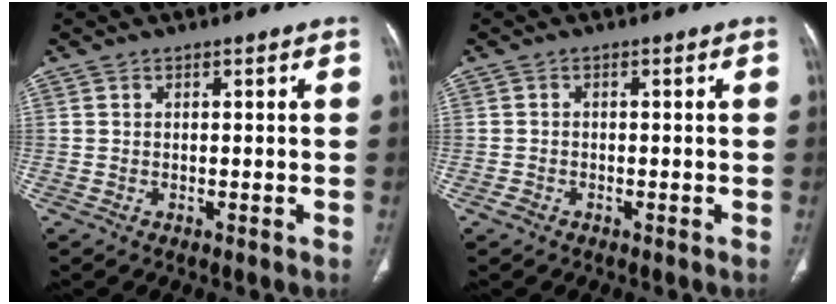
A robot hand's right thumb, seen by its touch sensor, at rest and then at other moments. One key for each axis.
{"total": 1.2, "fx": -0.8, "fy": 0.8, "fz": 0.4, "tx": -0.009, "ty": 0.002, "tz": -0.016}